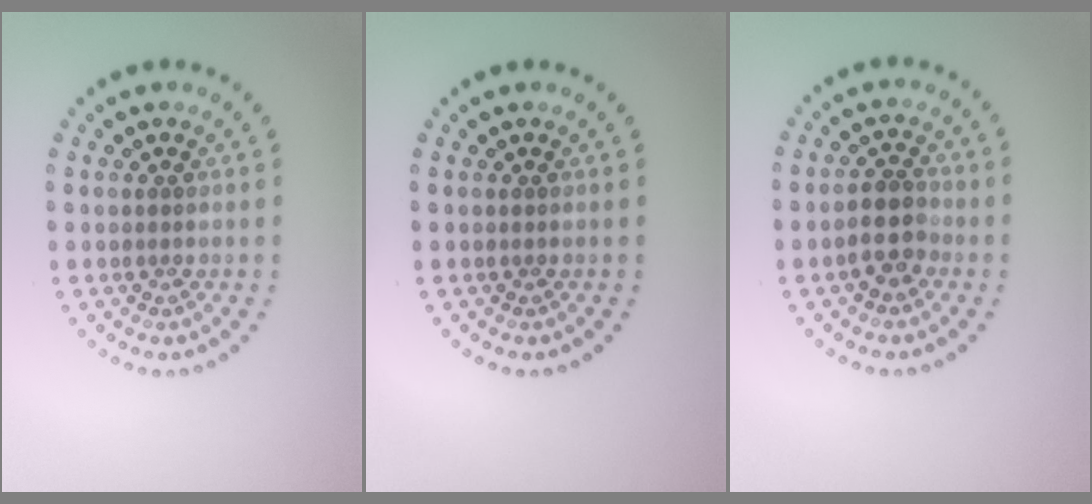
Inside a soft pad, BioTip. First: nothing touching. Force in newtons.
{"total": 0.0}
{"total": 2.7, "press": 2.6, "slide": 0.9}